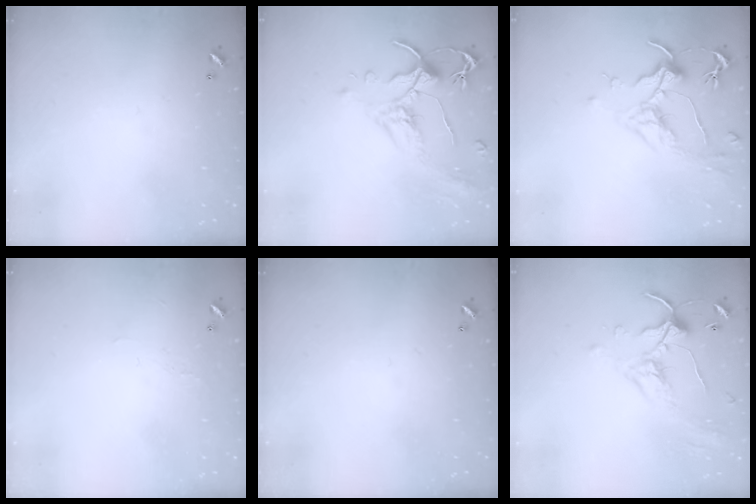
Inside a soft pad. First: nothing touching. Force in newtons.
{"total": 1.5, "press": 1.0, "slide": 1.1}
{"total": 1.8, "press": 1.6, "slide": 0.9}
{"total": 0.9, "press": 0.7, "slide": 0.6}
{"total": 0.0}
{"total": 1.2, "press": 0.6, "slide": 1.1}